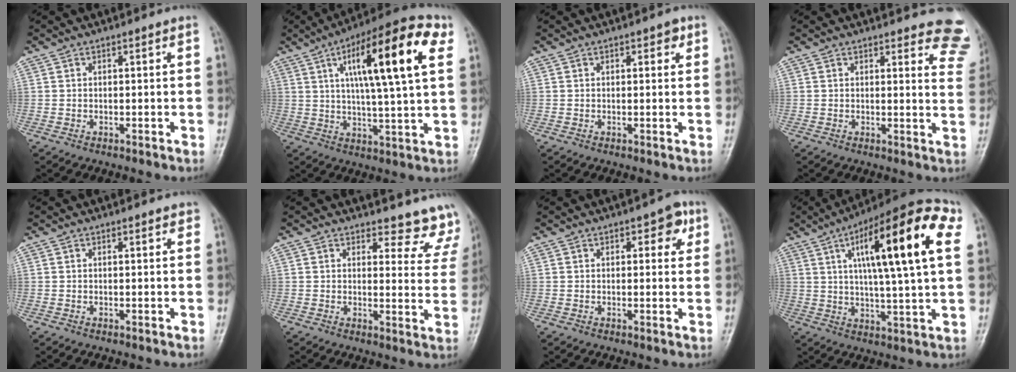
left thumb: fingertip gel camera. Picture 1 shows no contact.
{"total": 19.6, "force": [6.7, 4.5, 17.8], "torque": [-0.272, 0.002, 0.098]}
{"total": 1.8, "force": [0.8, 0.9, 1.2], "torque": [-0.004, 0.000, 0.009]}
{"total": 9.5, "force": [8.4, 3.1, 3.2], "torque": [0.012, -0.048, 0.062]}
{"total": 0.9, "force": [0.6, 0.4, 0.5], "torque": [-0.005, -0.002, 0.005]}
{"total": 10.8, "force": [10.2, 3.6, 0.2], "torque": [0.052, -0.090, 0.084]}
{"total": 4.5, "force": [1.9, 2.4, 3.4], "torque": [-0.016, -0.002, 0.015]}
{"total": 22.1, "force": [7.1, 4.9, 20.4], "torque": [-0.302, 0.006, 0.100]}